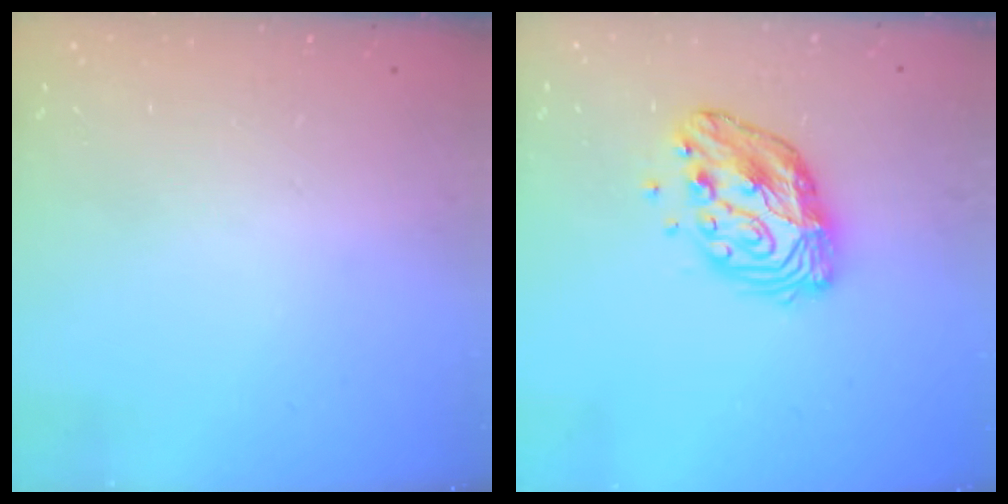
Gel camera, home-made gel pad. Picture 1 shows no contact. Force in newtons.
{"total": 12.7, "press": 12.6, "slide": 1.0}